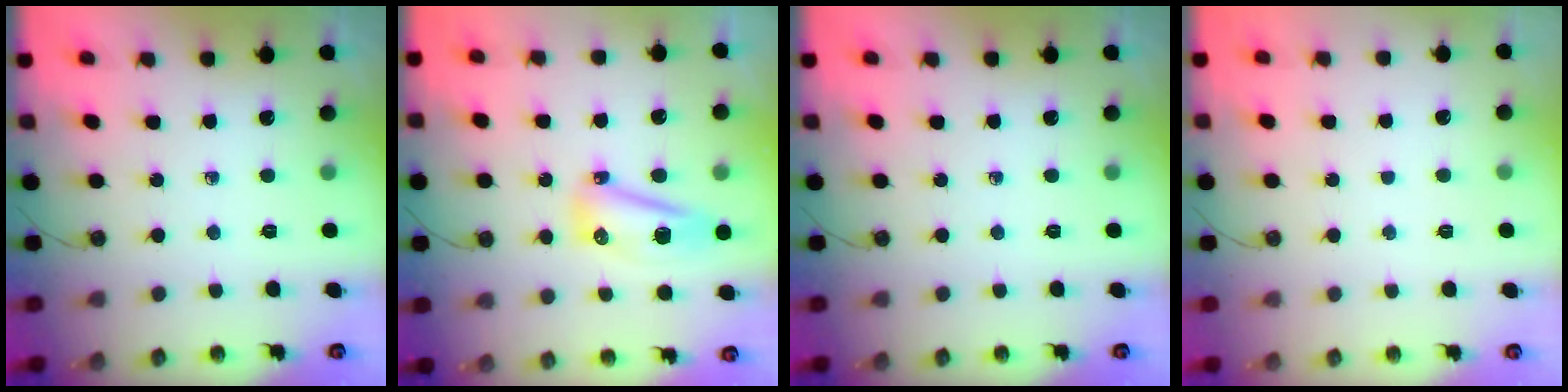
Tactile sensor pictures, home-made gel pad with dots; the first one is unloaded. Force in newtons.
{"total": 10.8, "press": 10.8, "slide": 1.3}
{"total": 0.0}
{"total": 0.9, "press": 0.9, "slide": 0.0}